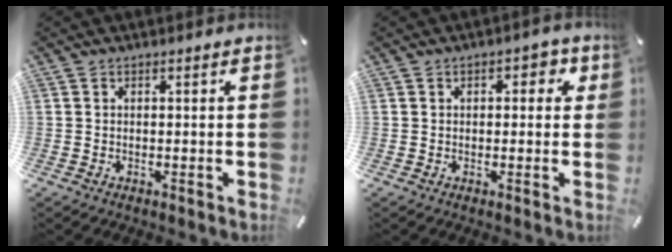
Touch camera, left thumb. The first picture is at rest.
{"total": 3.1, "force": [0.6, 1.9, 2.3], "torque": [-0.024, 0.002, 0.002]}